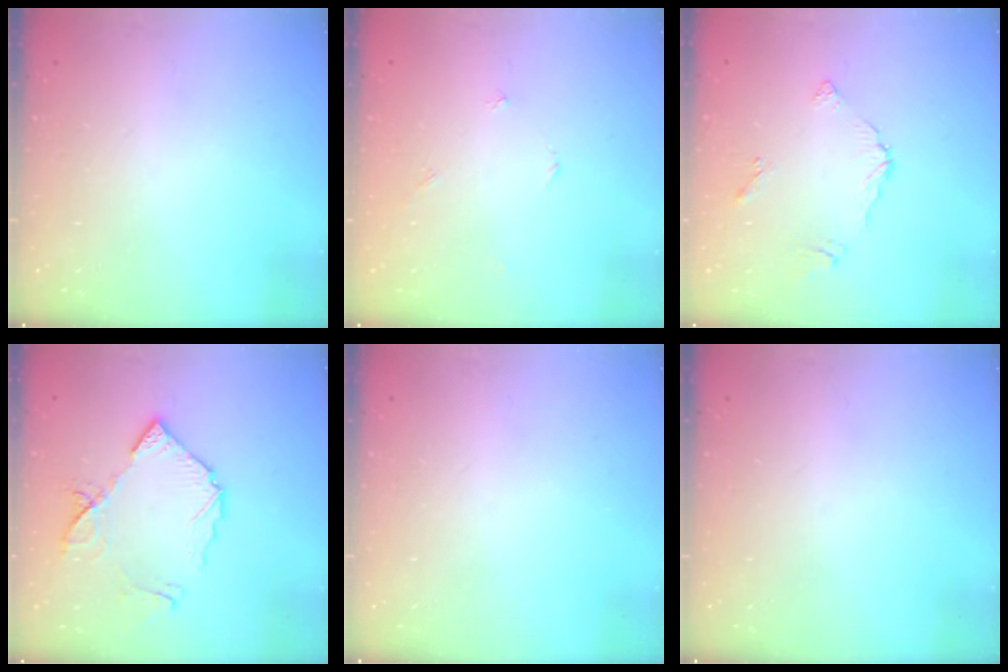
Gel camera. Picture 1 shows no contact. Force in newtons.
{"total": 1.5, "press": 1.5, "slide": 0.2}
{"total": 5.1, "press": 5.1, "slide": 0.6}
{"total": 11.8, "press": 11.7, "slide": 1.2}
{"total": 0.0}
{"total": 0.0}